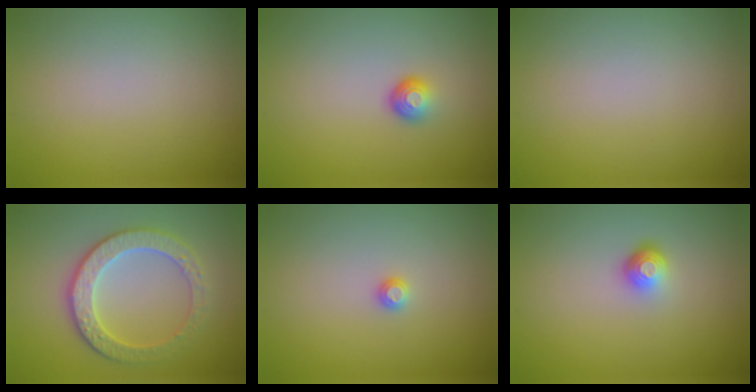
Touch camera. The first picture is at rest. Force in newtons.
{"total": 1.8, "press": 1.1, "slide": 1.4}
{"total": 0.0}
{"total": 4.1, "press": 3.6, "slide": 1.9}
{"total": 0.8, "press": 0.8, "slide": 0.1}
{"total": 1.8, "press": 1.2, "slide": 1.3}